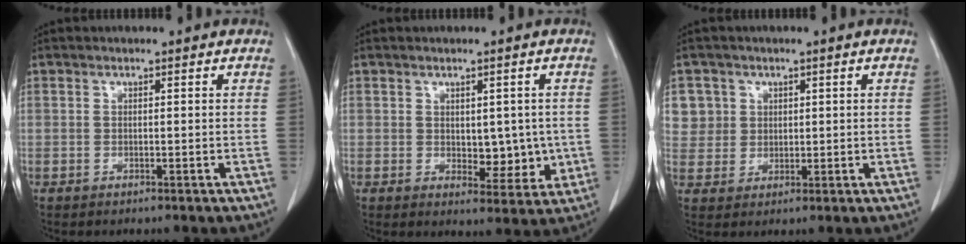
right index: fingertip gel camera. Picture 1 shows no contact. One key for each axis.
{"total": 5.8, "fx": 0.0, "fy": 3.3, "fz": 4.7, "tx": -0.048, "ty": -0.003, "tz": 0.015}
{"total": 1.7, "fx": 1.4, "fy": 0.8, "fz": 0.4, "tx": -0.009, "ty": 0.013, "tz": 0.036}